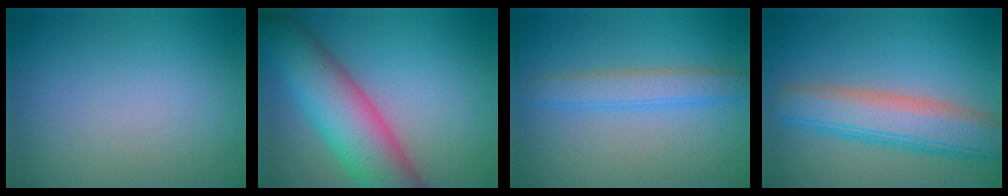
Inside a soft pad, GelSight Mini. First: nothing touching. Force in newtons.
{"total": 10.3, "press": 10.3, "slide": 0.6}
{"total": 3.2, "press": 3.2, "slide": 0.4}
{"total": 7.0, "press": 7.0, "slide": 0.6}